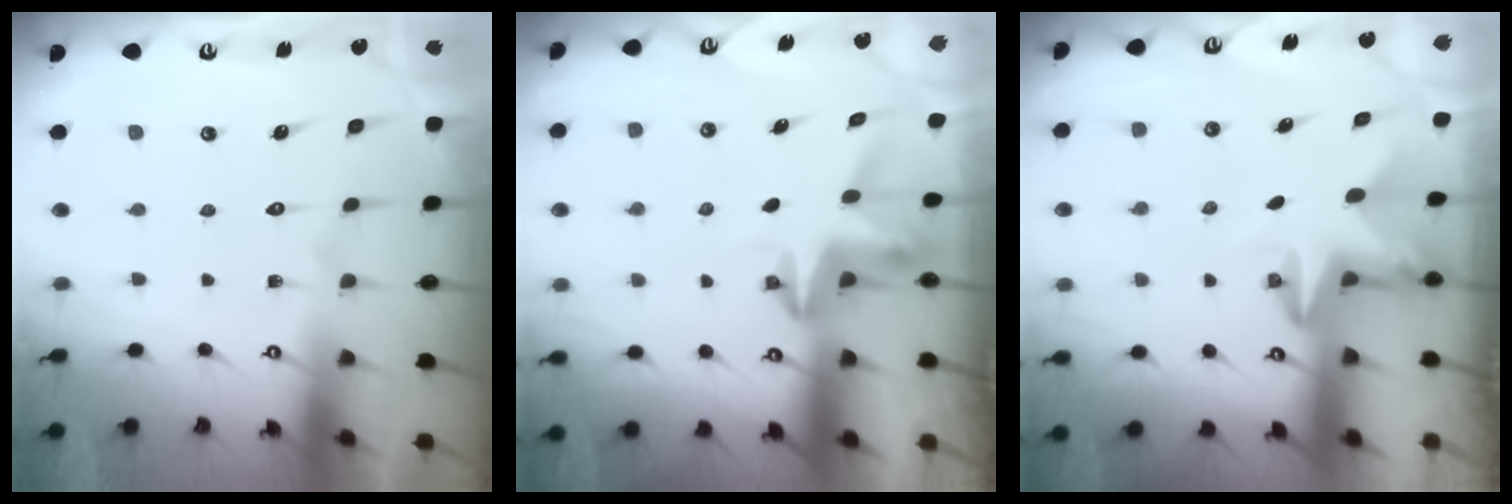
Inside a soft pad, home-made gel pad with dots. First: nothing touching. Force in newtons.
{"total": 3.8, "press": 3.8, "slide": 0.3}
{"total": 2.9, "press": 2.9, "slide": 0.1}